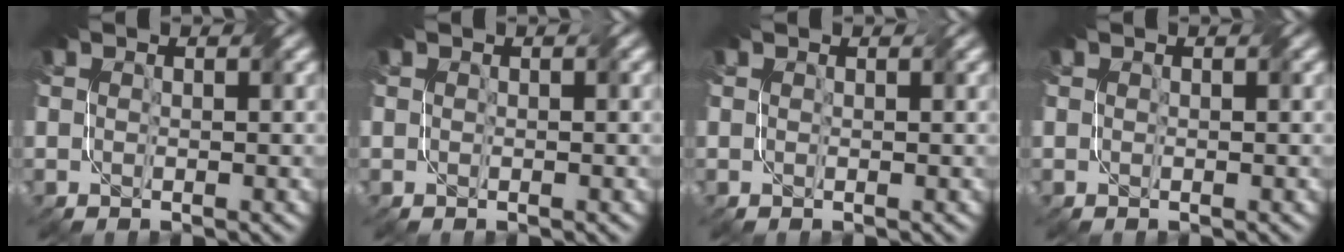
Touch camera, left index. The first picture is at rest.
{"total": 0.0}
{"total": 0.0}
{"total": 0.0}